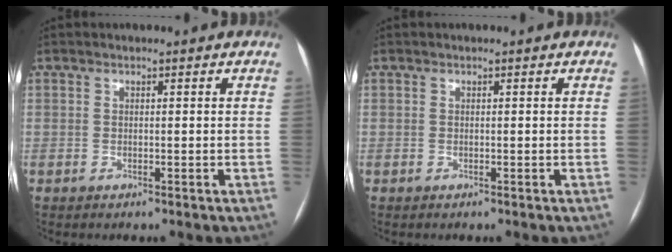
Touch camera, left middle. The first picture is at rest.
{"total": 0.0}